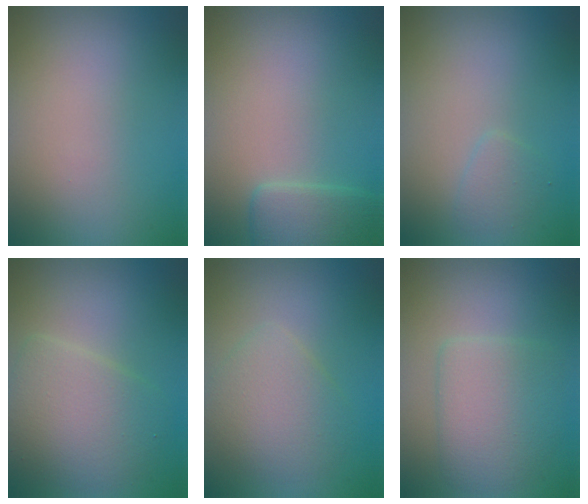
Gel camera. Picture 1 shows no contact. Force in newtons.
{"total": 2.5, "press": 2.5, "slide": 0.2}
{"total": 1.2, "press": 1.2, "slide": 0.0}
{"total": 5.0, "press": 5.0, "slide": 0.1}
{"total": 3.7, "press": 3.7, "slide": 0.0}
{"total": 4.4, "press": 4.4, "slide": 0.2}